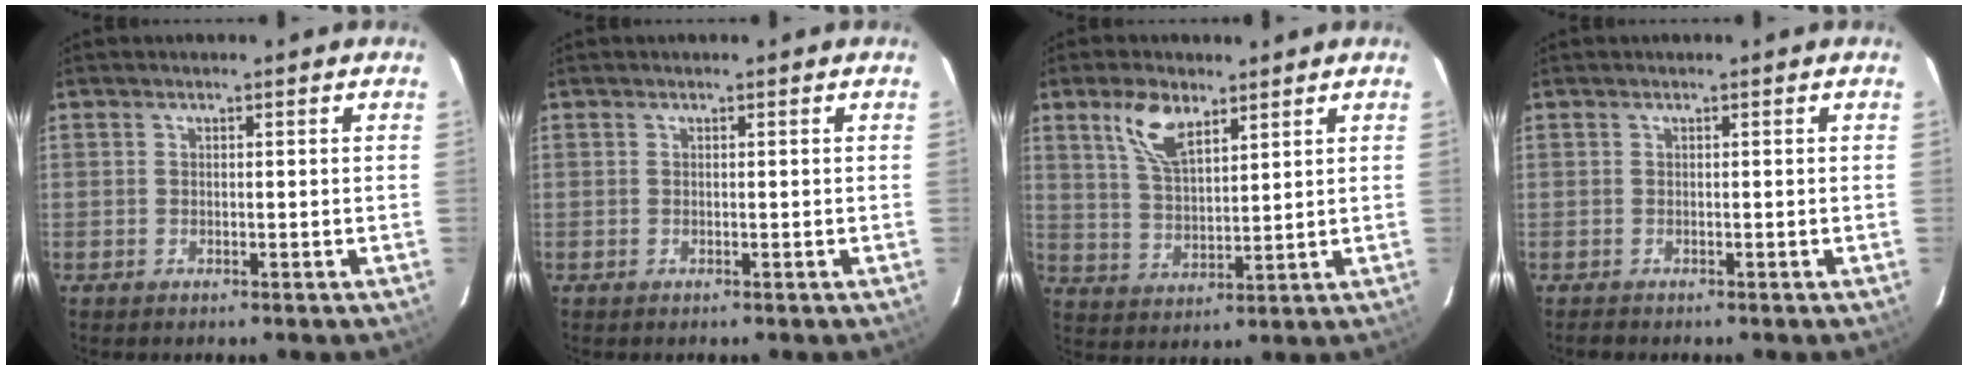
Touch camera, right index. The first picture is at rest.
{"total": 0.0}
{"total": 8.4, "force": [5.0, 3.8, 5.5], "torque": [-0.108, 0.012, 0.102]}
{"total": 0.8, "force": [-0.8, 0.3, 0.0], "torque": [-0.004, -0.002, -0.015]}